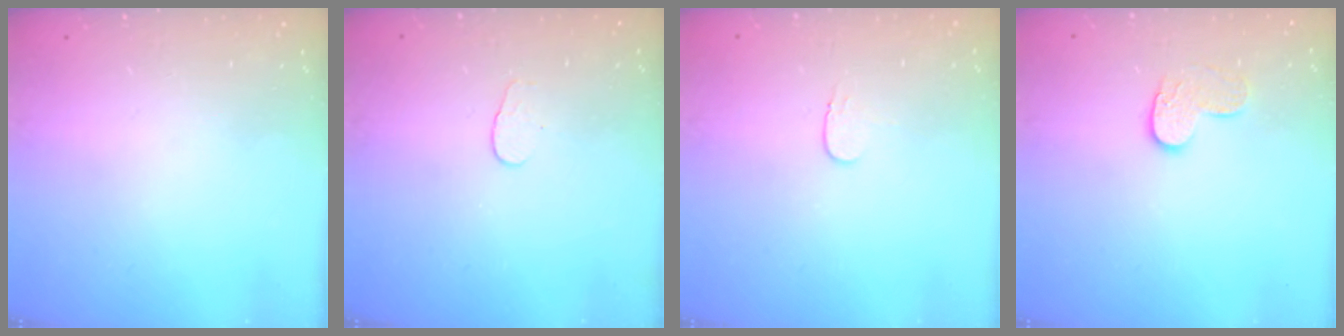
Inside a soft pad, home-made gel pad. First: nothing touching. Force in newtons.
{"total": 3.3, "press": 3.3, "slide": 0.3}
{"total": 3.7, "press": 3.7, "slide": 0.4}
{"total": 8.0, "press": 8.0, "slide": 0.4}